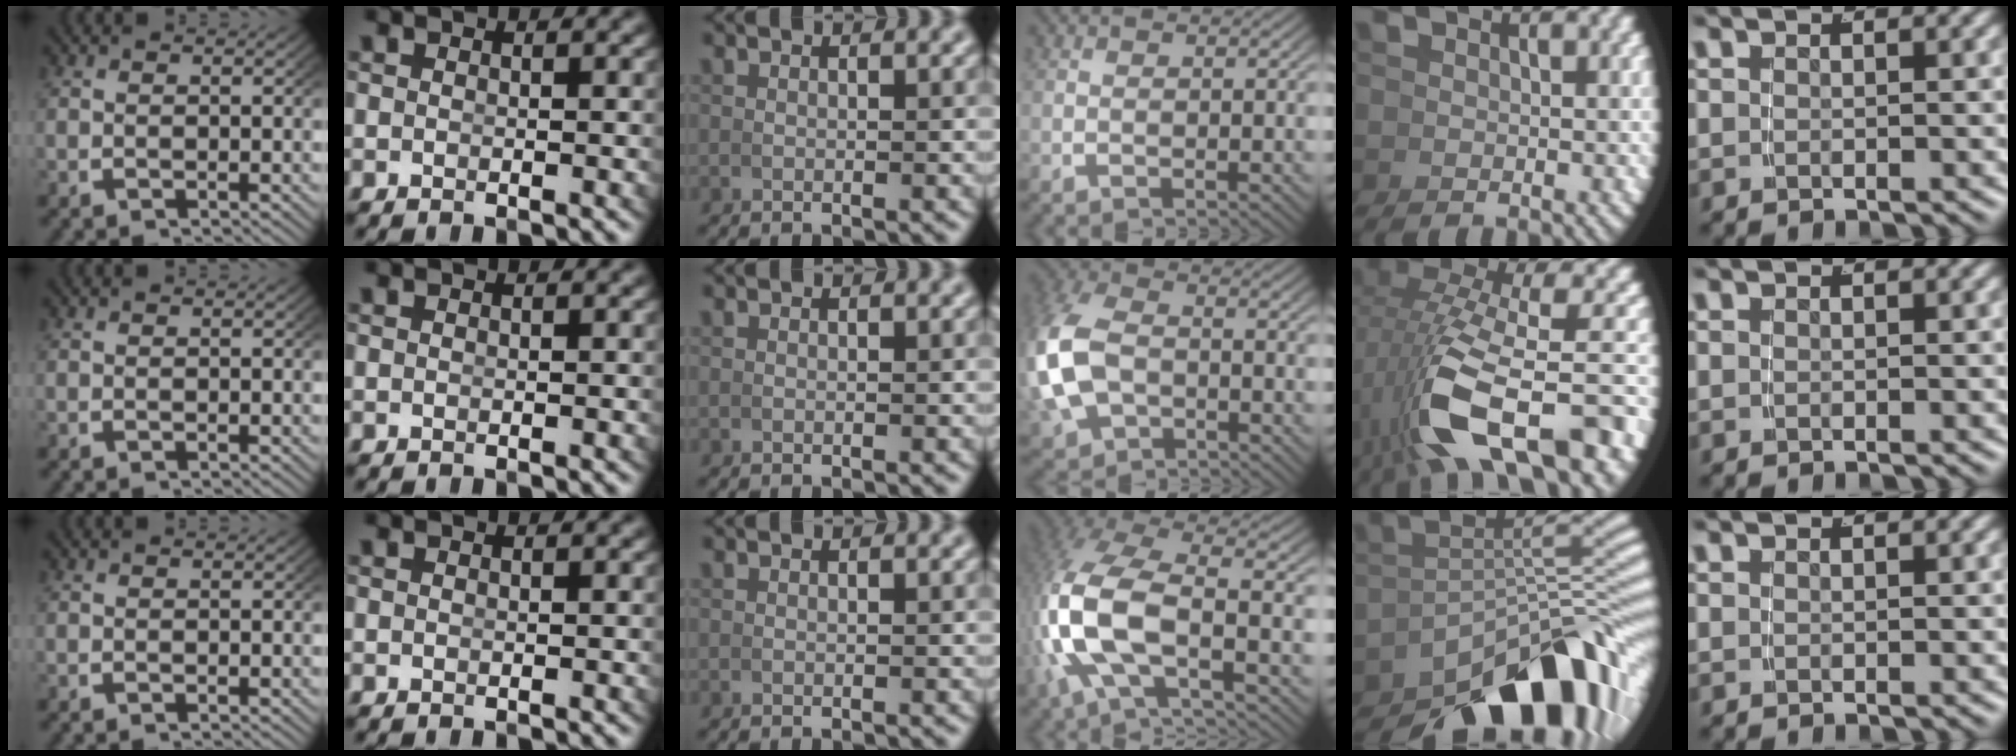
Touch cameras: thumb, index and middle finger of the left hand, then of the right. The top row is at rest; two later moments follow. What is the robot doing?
{"motion": "grasp_and_lifting", "object": "coin"}